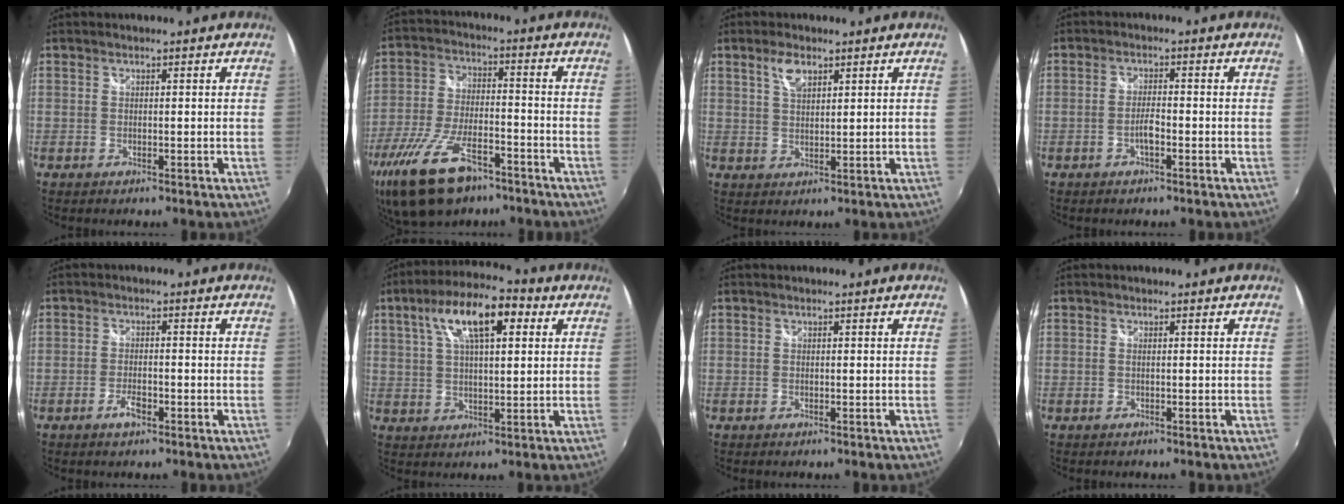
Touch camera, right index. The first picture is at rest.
{"total": 17.6, "force": [-11.5, 7.6, 10.9], "torque": [-0.239, -0.035, -0.201]}
{"total": 4.0, "force": [2.4, 1.7, 2.7], "torque": [-0.049, 0.004, 0.043]}
{"total": 2.4, "force": [-1.2, 0.6, 2.0], "torque": [-0.044, 0.003, -0.025]}
{"total": 3.1, "force": [-1.8, 1.2, 2.2], "torque": [-0.050, -0.002, -0.035]}
{"total": 14.0, "force": [5.8, 5.1, 11.7], "torque": [-0.207, 0.032, 0.091]}
{"total": 0.0}
{"total": 0.6, "force": [-0.3, 0.0, 0.5], "torque": [-0.006, 0.002, -0.007]}